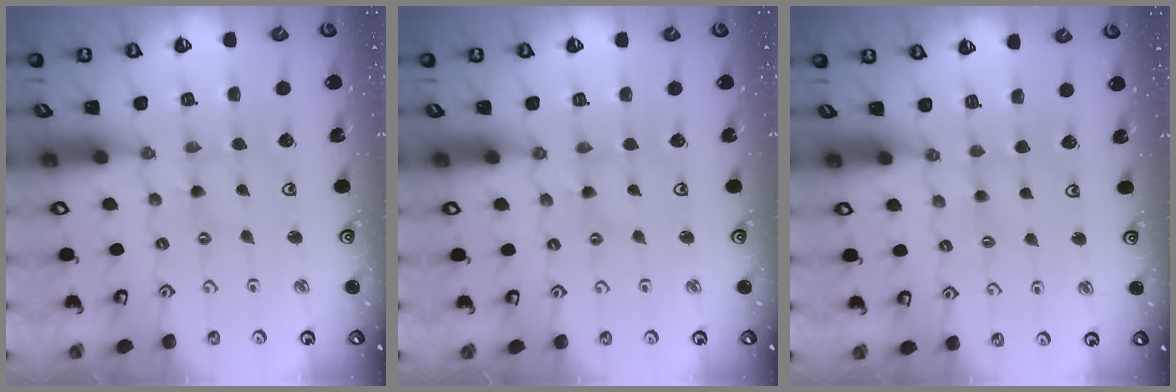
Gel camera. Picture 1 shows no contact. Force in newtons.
{"total": 0.7, "press": 0.6, "slide": 0.2}
{"total": 2.2, "press": 2.2, "slide": 0.5}